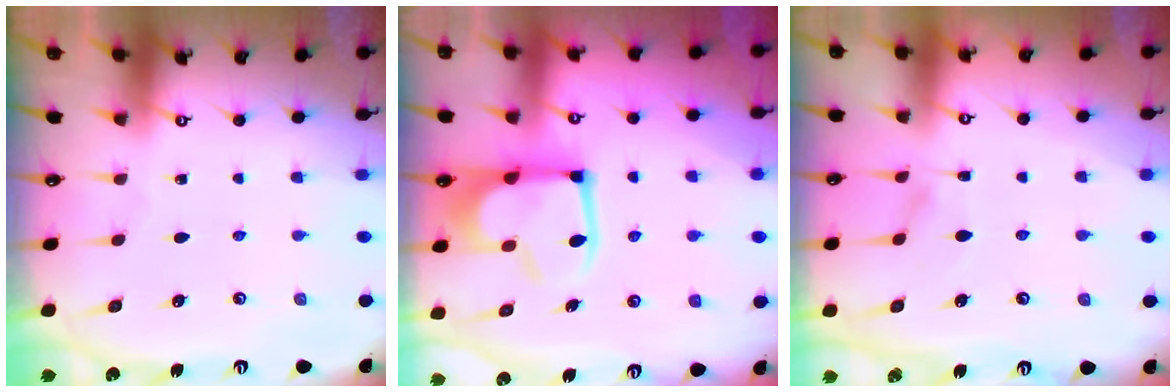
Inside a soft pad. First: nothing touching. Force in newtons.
{"total": 7.4, "press": 7.3, "slide": 1.3}
{"total": 4.5, "press": 4.5, "slide": 0.5}